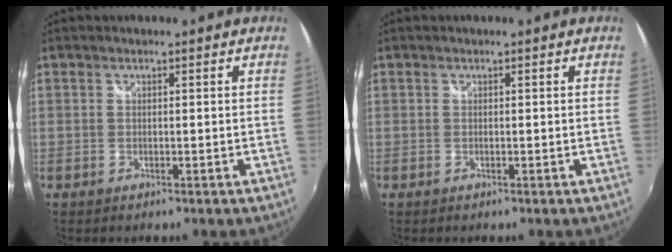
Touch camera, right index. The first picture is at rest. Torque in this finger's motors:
{"motor_torque": [0.02, 0.02, -0.01, 0.00]}